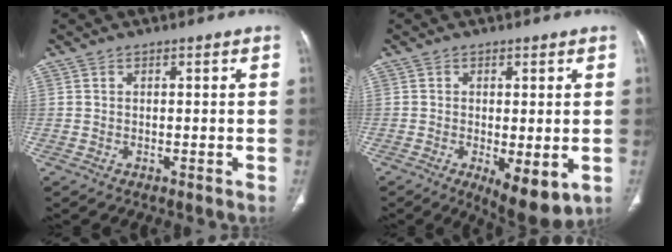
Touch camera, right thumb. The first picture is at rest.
{"total": 8.4, "force": [-2.2, 3.1, 7.5], "torque": [-0.109, -0.021, -0.026]}